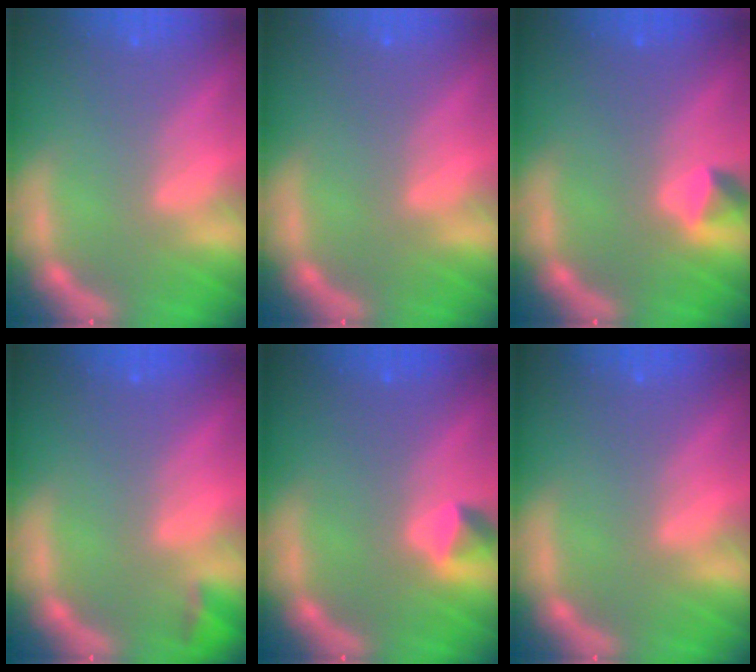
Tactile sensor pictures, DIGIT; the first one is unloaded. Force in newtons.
{"total": 0.0}
{"total": 1.4}
{"total": 1.4}
{"total": 1.4}
{"total": 0.0}